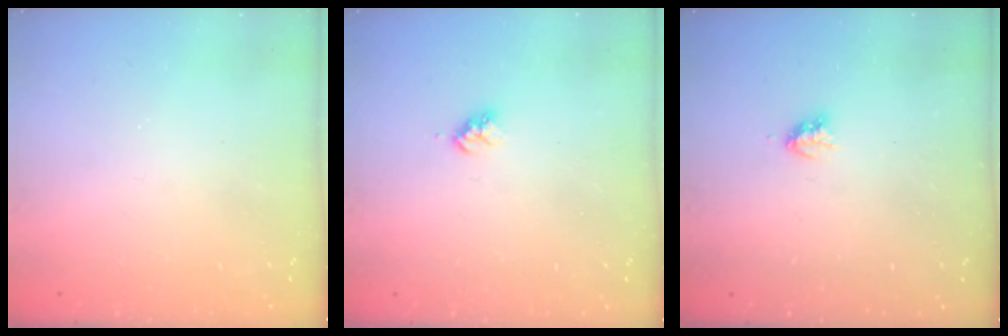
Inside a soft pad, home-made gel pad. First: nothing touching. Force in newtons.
{"total": 3.1, "press": 3.1, "slide": 0.4}
{"total": 2.9, "press": 2.9, "slide": 0.5}